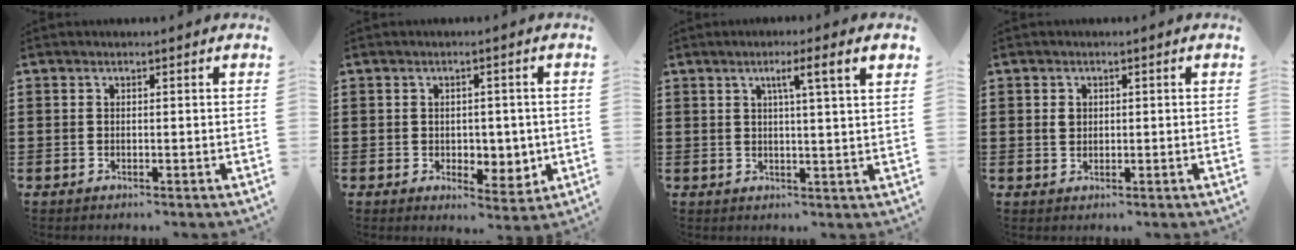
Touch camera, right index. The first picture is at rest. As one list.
[{"total": 3.2, "force": [0.5, 2.7, 1.7], "torque": [-0.026, 0.001, 0.004]}, {"total": 4.6, "force": [1.8, -0.2, 4.2], "torque": [-0.079, -0.005, 0.023]}, {"total": 1.4, "force": [0.2, 1.1, 0.8], "torque": [-0.020, 0.004, 0.002]}]